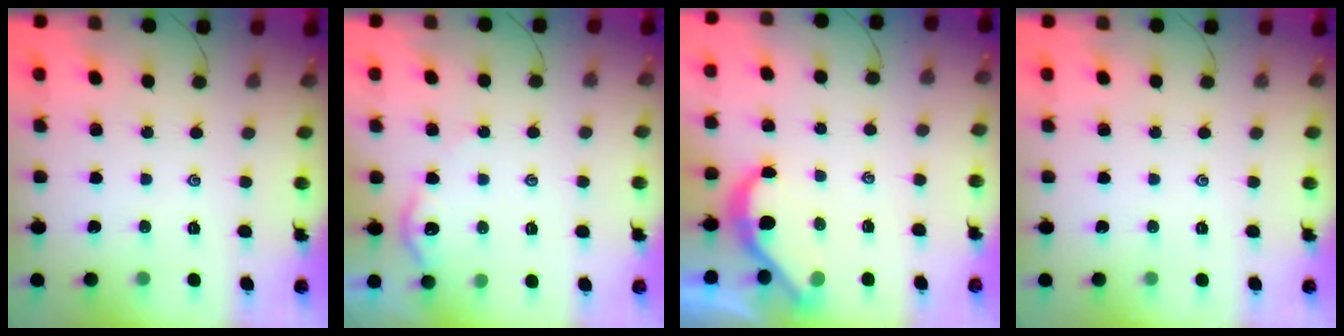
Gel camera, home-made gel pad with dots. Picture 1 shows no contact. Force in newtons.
{"total": 3.7, "press": 3.6, "slide": 0.4}
{"total": 4.2, "press": 4.2, "slide": 0.5}
{"total": 0.0}